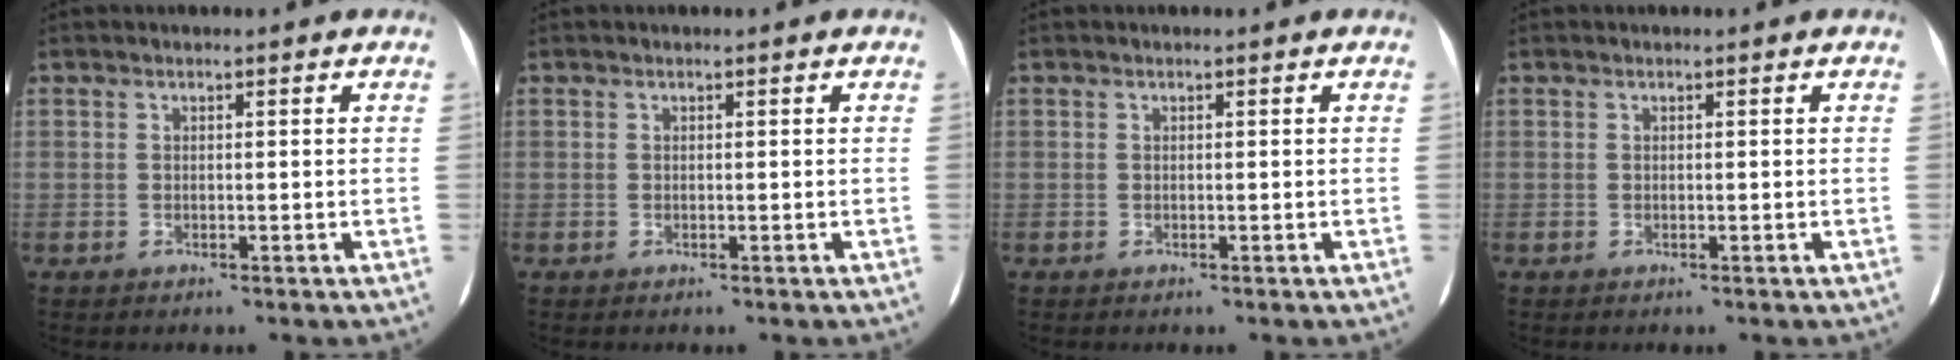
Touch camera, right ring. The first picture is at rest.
{"total": 0.0}
{"total": 0.0}
{"total": 0.0}